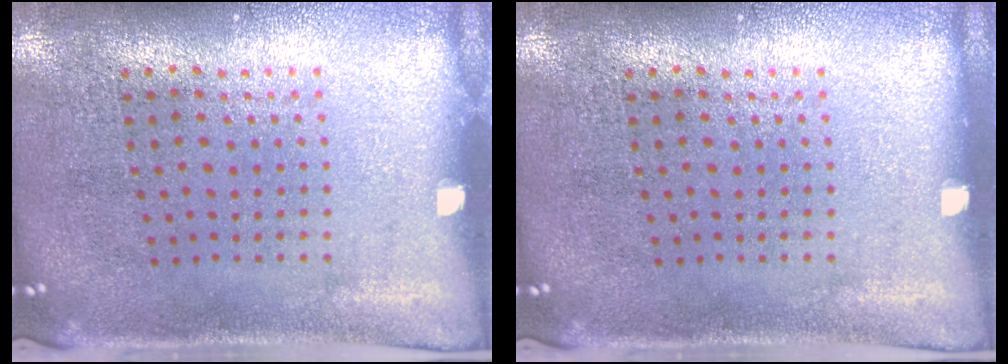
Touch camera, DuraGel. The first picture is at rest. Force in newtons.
{"total": 0.0}